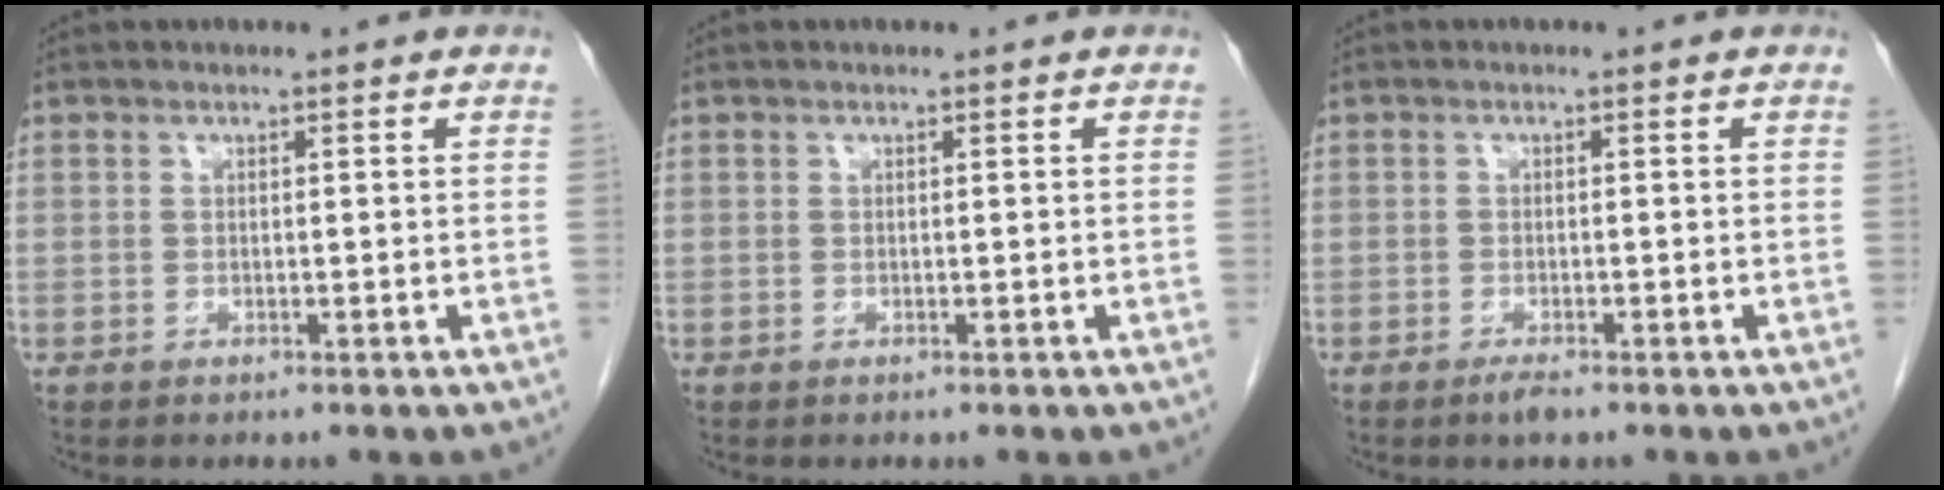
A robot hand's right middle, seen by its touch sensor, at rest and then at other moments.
{"total": 0.0}
{"total": 1.6, "force": [-1.2, 0.3, 1.0], "torque": [-0.023, -0.003, -0.019]}